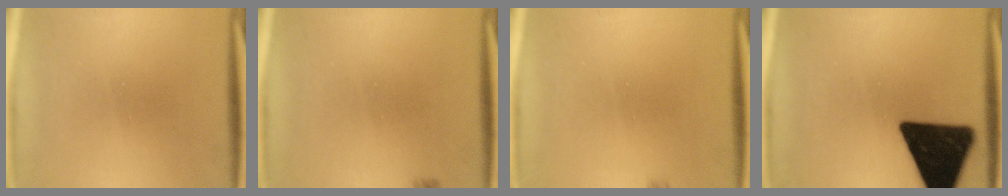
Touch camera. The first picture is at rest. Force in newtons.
{"total": 1.1}
{"total": 0.6}
{"total": 17.7}